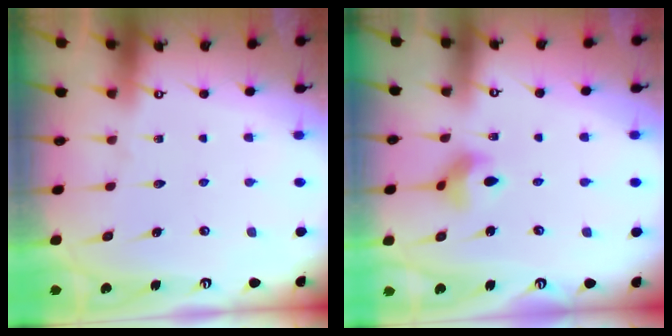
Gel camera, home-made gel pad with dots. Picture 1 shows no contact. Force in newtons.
{"total": 6.2, "press": 6.1, "slide": 0.8}